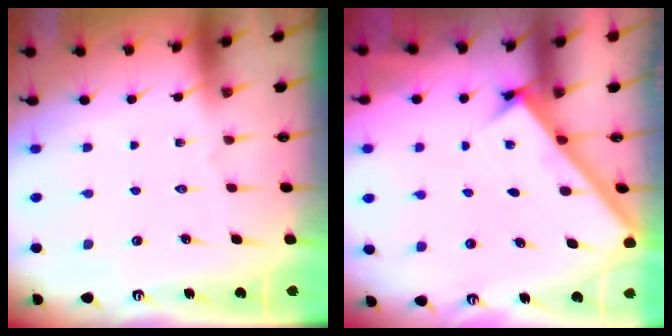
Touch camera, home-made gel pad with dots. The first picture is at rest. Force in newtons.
{"total": 2.4, "press": 2.4, "slide": 0.3}